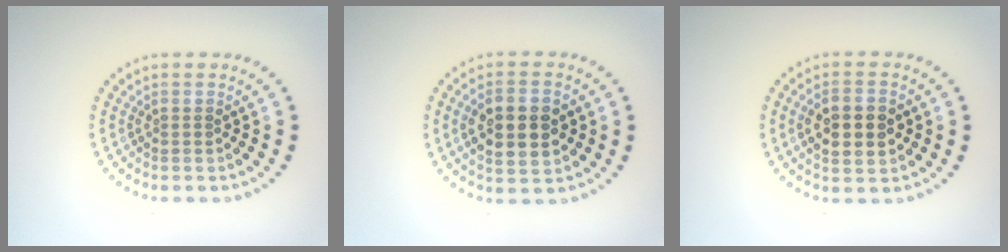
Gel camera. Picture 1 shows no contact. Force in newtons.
{"total": 5.6, "press": 5.5, "slide": 0.4}
{"total": 4.4, "press": 4.4, "slide": 0.2}